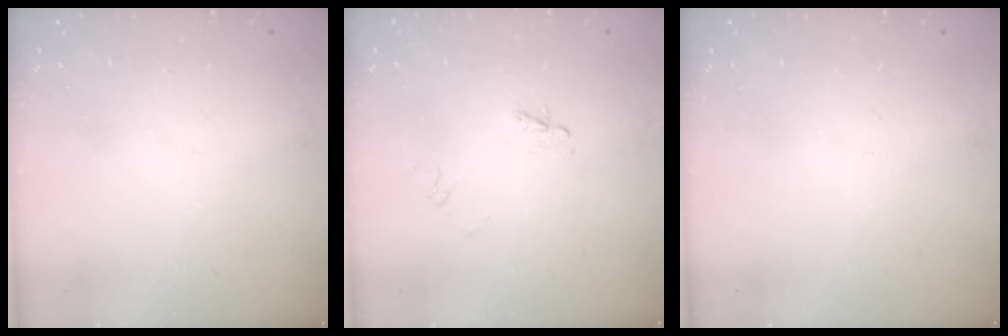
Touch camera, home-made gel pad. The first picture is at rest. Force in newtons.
{"total": 2.9, "press": 2.9, "slide": 0.3}
{"total": 0.0}